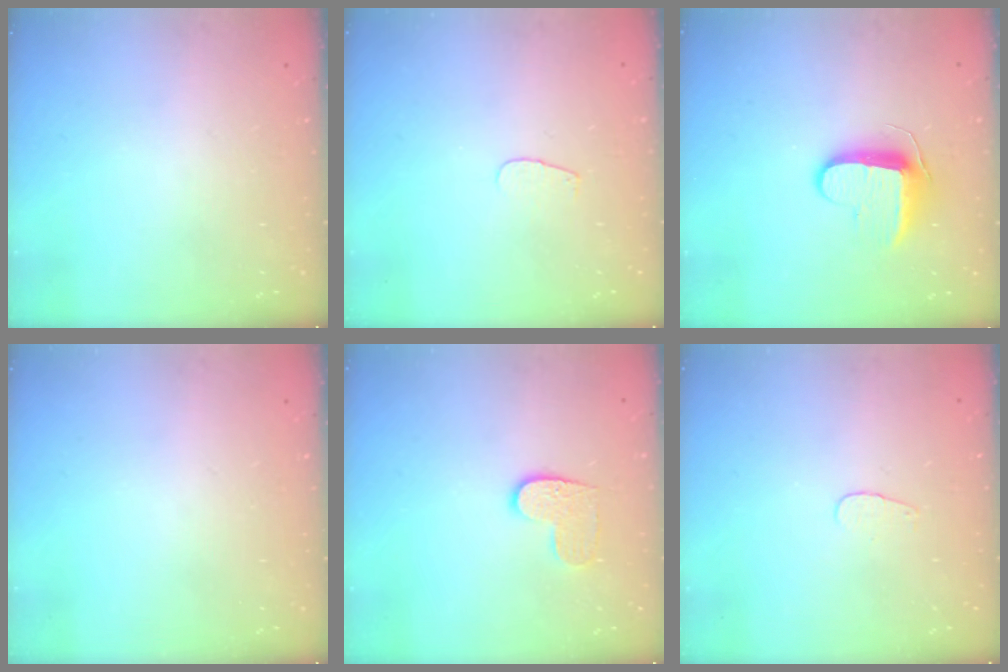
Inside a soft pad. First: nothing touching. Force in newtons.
{"total": 3.3, "press": 3.3, "slide": 0.3}
{"total": 9.8, "press": 9.7, "slide": 0.9}
{"total": 0.0}
{"total": 6.4, "press": 6.4, "slide": 0.3}
{"total": 3.2, "press": 3.2, "slide": 0.3}